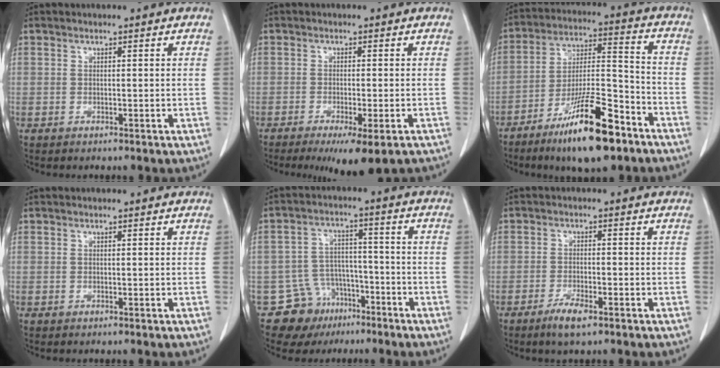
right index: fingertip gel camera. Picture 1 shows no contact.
{"total": 8.7, "force": [-6.2, 1.3, 6.0], "torque": [-0.073, -0.019, -0.087]}
{"total": 16.5, "force": [-10.6, 3.2, 12.2], "torque": [-0.221, -0.009, -0.182]}
{"total": 0.0}
{"total": 8.3, "force": [-5.1, 6.6, 0.8], "torque": [-0.007, 0.037, -0.071]}
{"total": 3.9, "force": [-2.6, 0.7, 2.8], "torque": [-0.057, -0.004, -0.047]}